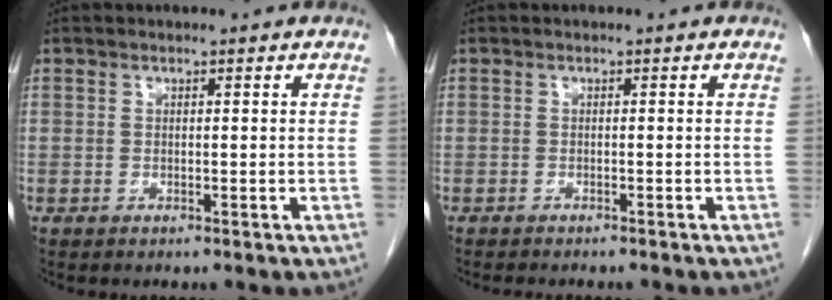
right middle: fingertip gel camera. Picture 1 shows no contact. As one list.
[{"total": 4.0, "force": [-3.6, 0.8, 1.8], "torque": [-0.023, -0.008, -0.043]}]